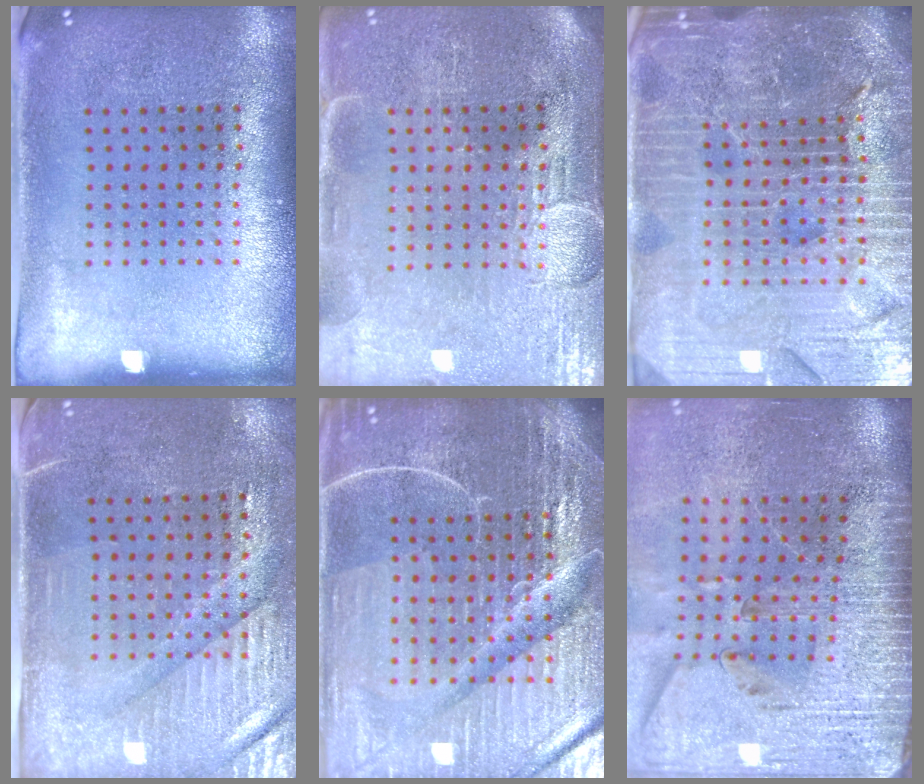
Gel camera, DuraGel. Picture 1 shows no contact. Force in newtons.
{"total": 3.9, "press": 3.5, "slide": 1.8}
{"total": 6.2, "press": 5.5, "slide": 2.9}
{"total": 3.5, "press": 3.2, "slide": 1.6}
{"total": 7.1, "press": 6.2, "slide": 3.5}
{"total": 3.7, "press": 3.2, "slide": 1.9}